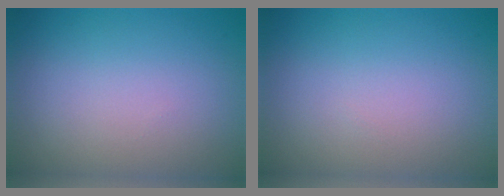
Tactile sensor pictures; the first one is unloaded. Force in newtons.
{"total": 0.0}